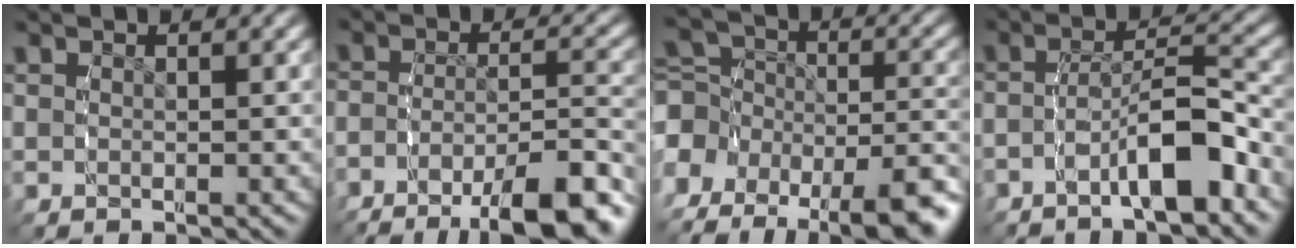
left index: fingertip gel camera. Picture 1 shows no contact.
{"total": 10.4, "force": [-8.1, 3.8, 5.3], "torque": [-0.061, -0.014, -0.122]}
{"total": 12.0, "force": [-5.1, 8.8, 6.5], "torque": [-0.122, -0.028, -0.083]}
{"total": 5.0, "force": [-3.5, 1.3, 3.3], "torque": [-0.056, 0.002, -0.054]}